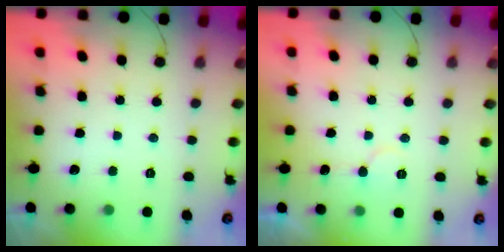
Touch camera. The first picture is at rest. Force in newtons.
{"total": 6.6, "press": 6.6, "slide": 0.4}